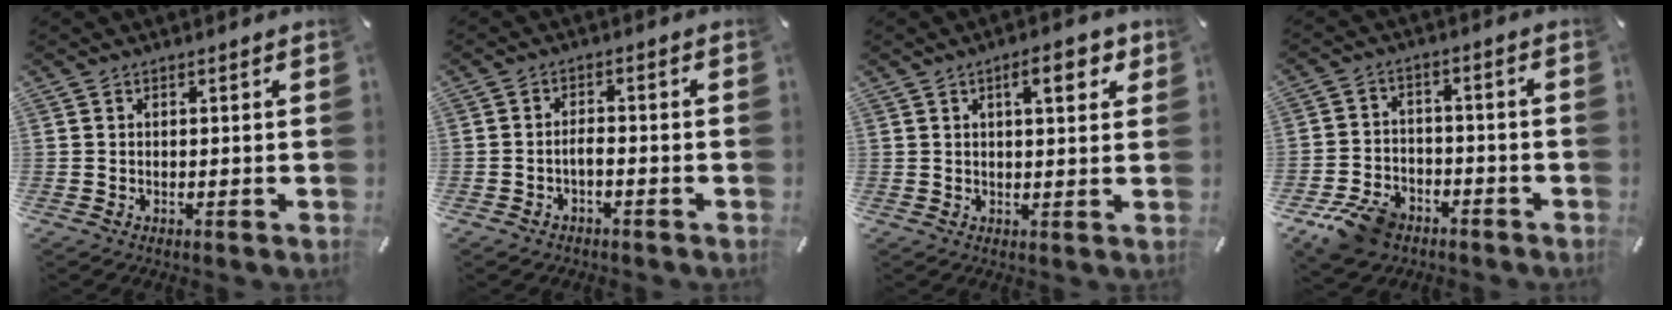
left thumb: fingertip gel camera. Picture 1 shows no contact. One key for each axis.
{"total": 2.4, "fx": -1.4, "fy": 1.1, "fz": 1.6, "tx": -0.029, "ty": 0.007, "tz": -0.028}
{"total": 6.7, "fx": 3.0, "fy": 2.2, "fz": 5.6, "tx": -0.076, "ty": -0.008, "tz": 0.041}
{"total": 9.9, "fx": -6.3, "fy": 6.3, "fz": 4.3, "tx": -0.081, "ty": 0.043, "tz": -0.113}